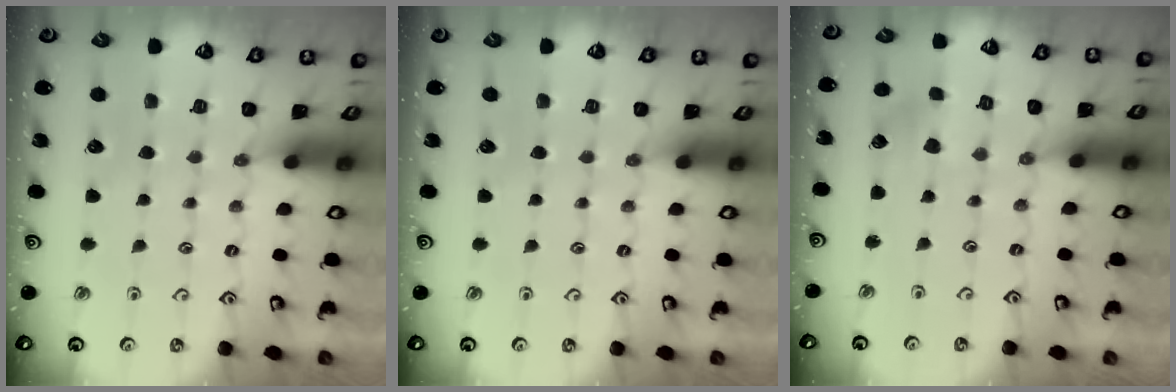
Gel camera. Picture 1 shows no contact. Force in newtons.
{"total": 0.0}
{"total": 2.5, "press": 2.5, "slide": 0.5}